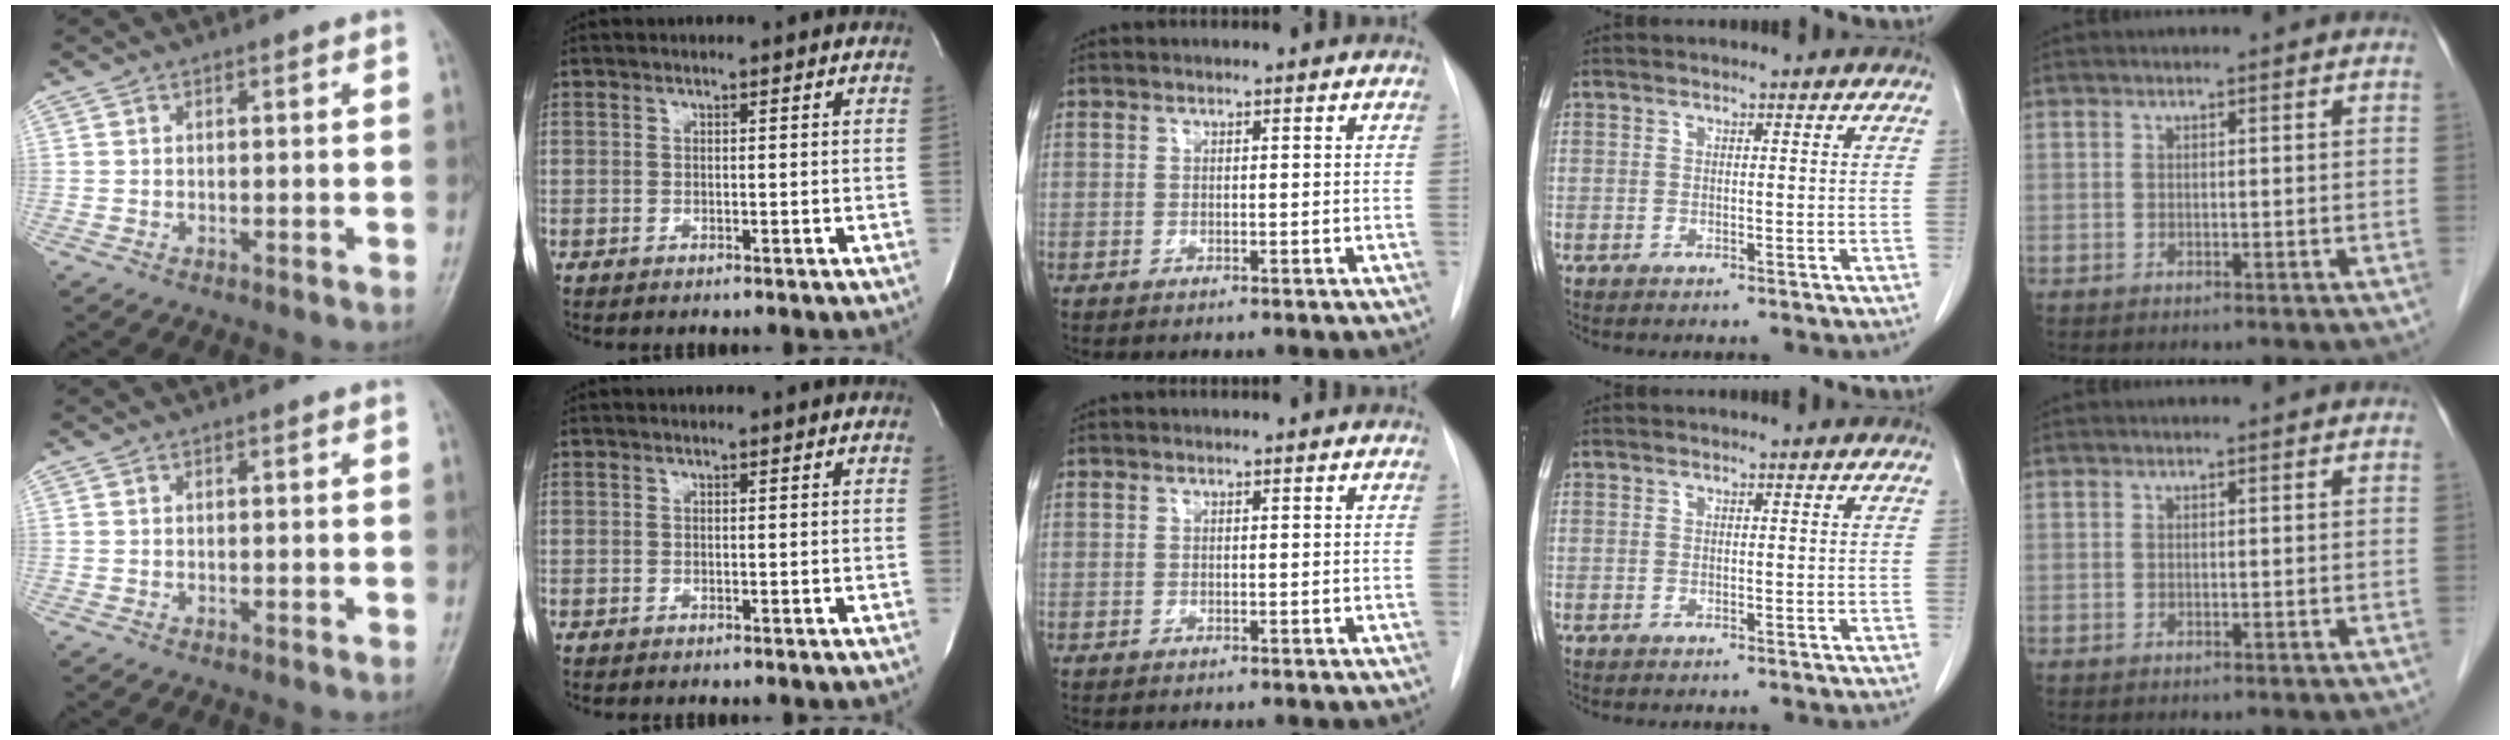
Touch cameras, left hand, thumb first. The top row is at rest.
{}